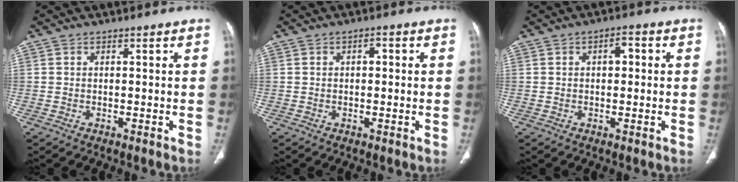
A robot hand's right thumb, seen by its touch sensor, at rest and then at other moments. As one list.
[{"total": 1.5, "force": [0.3, 0.9, 1.2], "torque": [-0.009, 0.006, 0.001]}, {"total": 2.9, "force": [0.5, 1.6, 2.3], "torque": [-0.022, 0.012, 0.005]}]